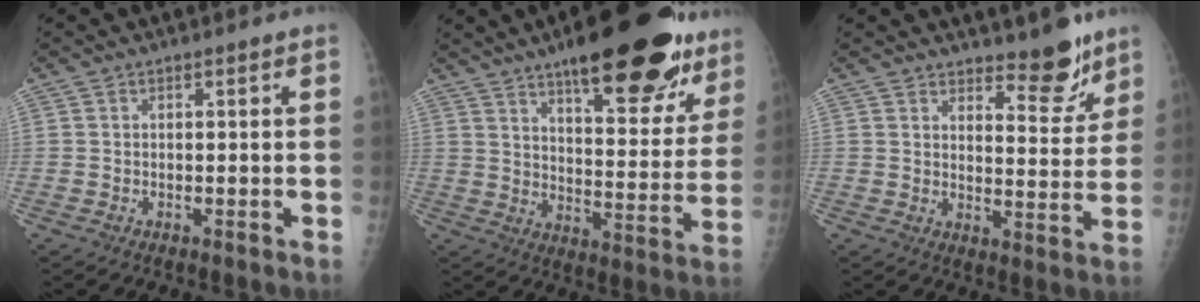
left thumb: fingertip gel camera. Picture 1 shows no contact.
{"total": 26.0, "force": [16.8, 8.4, 18.0], "torque": [-0.211, -0.061, 0.239]}
{"total": 8.2, "force": [6.5, 2.8, 4.1], "torque": [-0.027, -0.055, 0.099]}